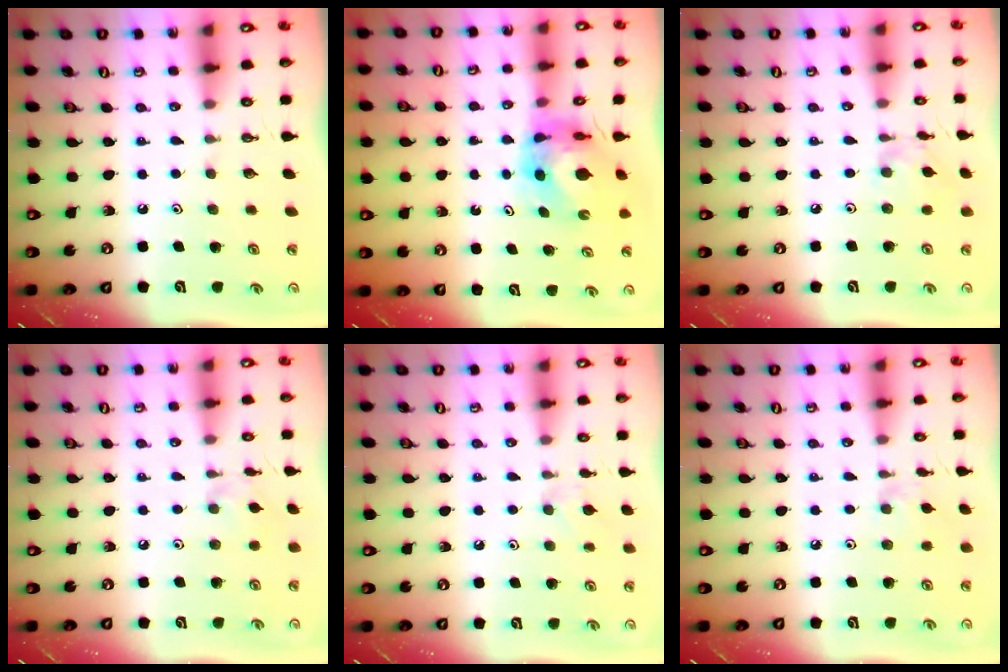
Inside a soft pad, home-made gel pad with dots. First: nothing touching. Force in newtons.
{"total": 6.2, "press": 6.2, "slide": 0.5}
{"total": 3.6, "press": 3.6, "slide": 0.4}
{"total": 2.4, "press": 2.3, "slide": 0.5}
{"total": 5.5, "press": 5.4, "slide": 0.8}
{"total": 2.5, "press": 2.5, "slide": 0.5}